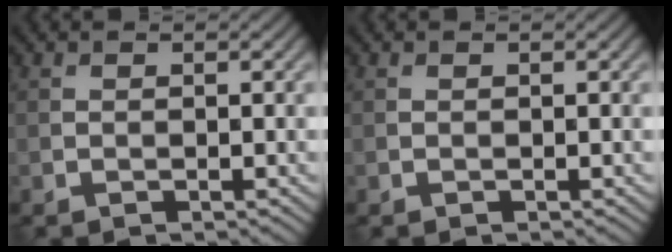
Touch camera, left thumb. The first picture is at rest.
{"total": 0.0}